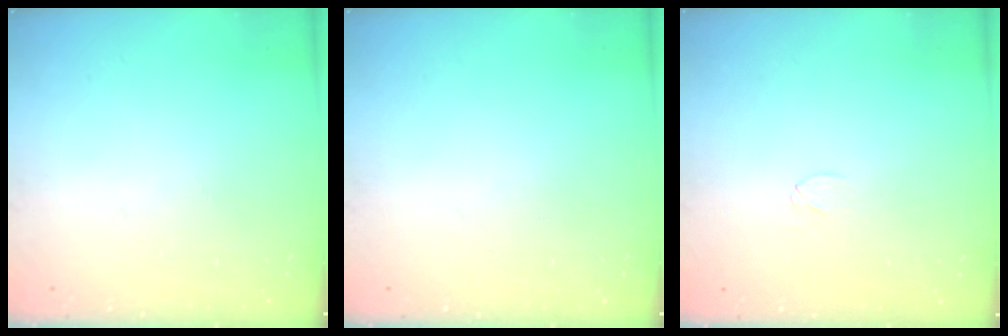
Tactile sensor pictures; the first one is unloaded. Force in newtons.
{"total": 0.0}
{"total": 3.5, "press": 3.5, "slide": 0.3}